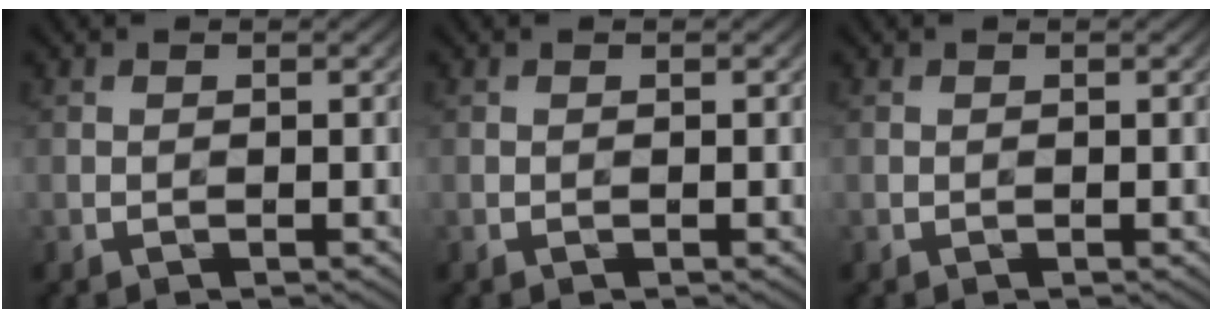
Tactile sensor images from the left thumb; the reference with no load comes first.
{"total": 0.0}
{"total": 0.0}